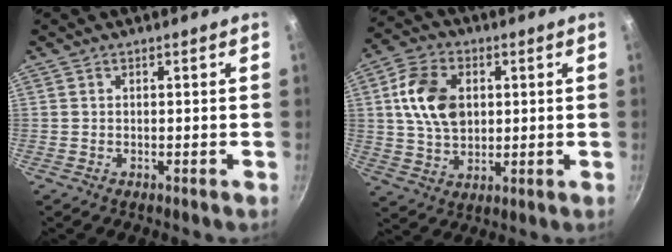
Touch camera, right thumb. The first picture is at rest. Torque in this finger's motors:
{"motor_torque": [0.65, 2.38, 1.16, 0.25, 0.13]}